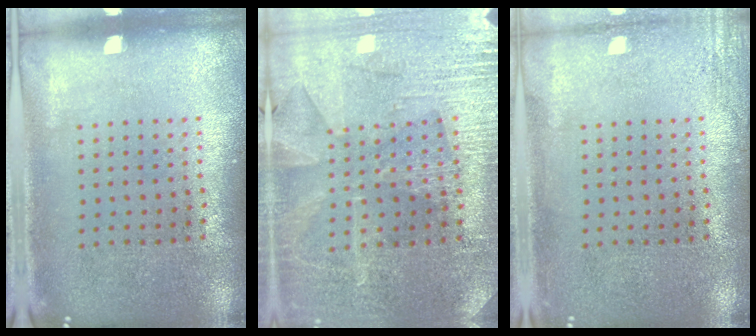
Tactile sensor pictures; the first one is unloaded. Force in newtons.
{"total": 3.1, "press": 3.0, "slide": 0.5}
{"total": 1.8, "press": 1.8, "slide": 0.2}